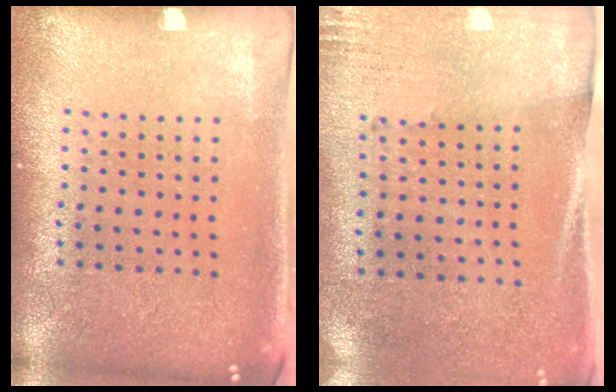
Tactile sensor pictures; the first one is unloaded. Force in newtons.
{"total": 2.7, "press": 2.4, "slide": 1.3}